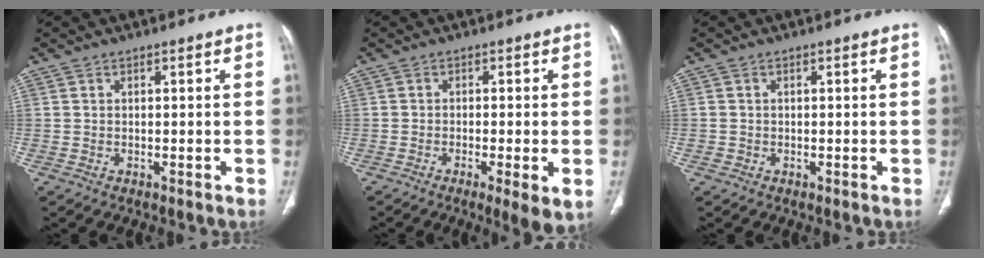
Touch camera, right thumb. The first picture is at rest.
{"total": 6.1, "force": [-2.1, 1.1, 5.6], "torque": [-0.092, -0.014, -0.034]}
{"total": 0.6, "force": [-0.1, 0.6, 0.1], "torque": [0.001, 0.004, -0.002]}